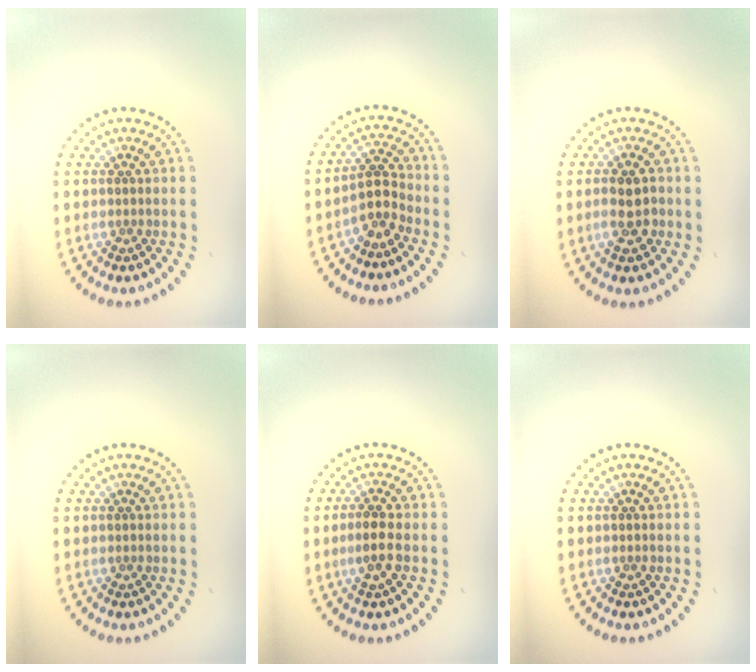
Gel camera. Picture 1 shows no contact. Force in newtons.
{"total": 2.5, "press": 2.0, "slide": 1.4}
{"total": 2.8, "press": 2.7, "slide": 0.3}
{"total": 0.0}
{"total": 2.1, "press": 2.0, "slide": 0.5}
{"total": 0.0}